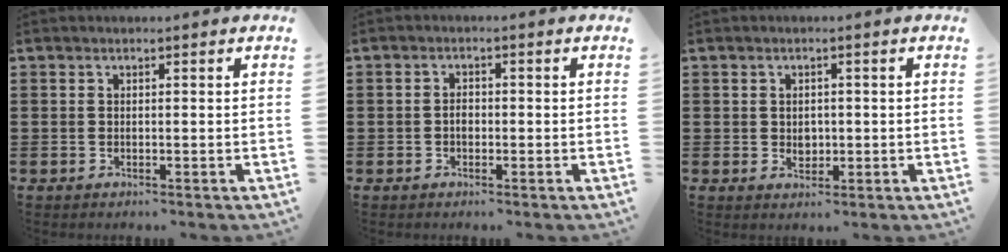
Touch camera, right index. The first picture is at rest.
{"total": 1.6, "force": [-0.3, 1.0, 1.1], "torque": [-0.024, 0.003, -0.007]}
{"total": 2.1, "force": [-0.1, 1.5, 1.4], "torque": [-0.022, 0.000, -0.003]}